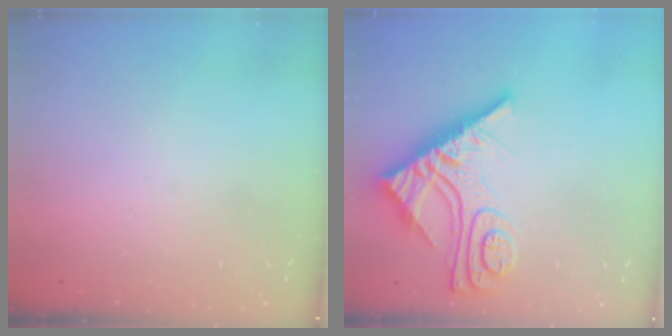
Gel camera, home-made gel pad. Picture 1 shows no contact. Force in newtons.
{"total": 13.9, "press": 13.8, "slide": 1.4}